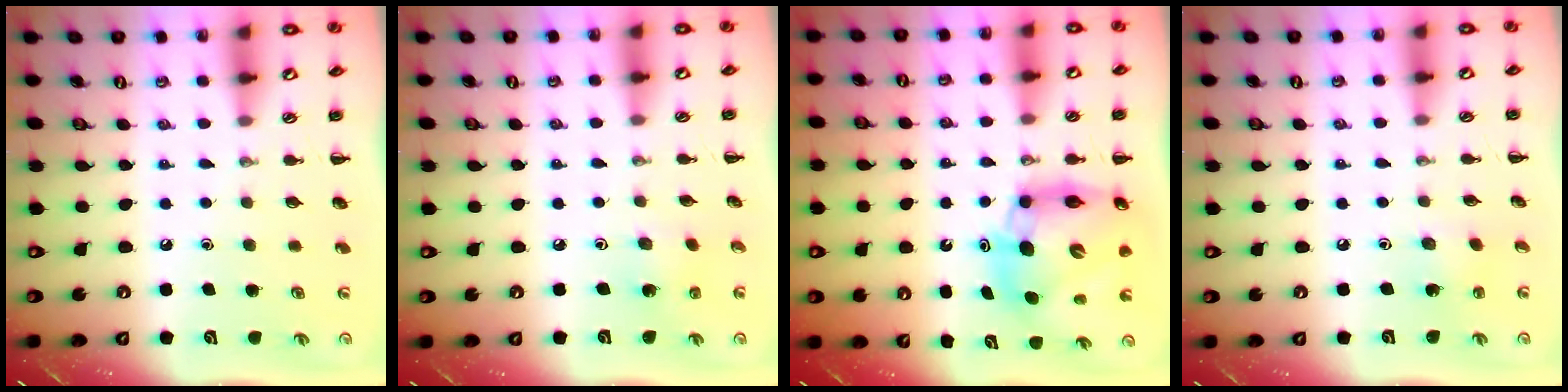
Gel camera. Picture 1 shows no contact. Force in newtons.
{"total": 2.1, "press": 2.0, "slide": 0.7}
{"total": 11.2, "press": 10.8, "slide": 3.1}
{"total": 2.2, "press": 2.0, "slide": 0.7}